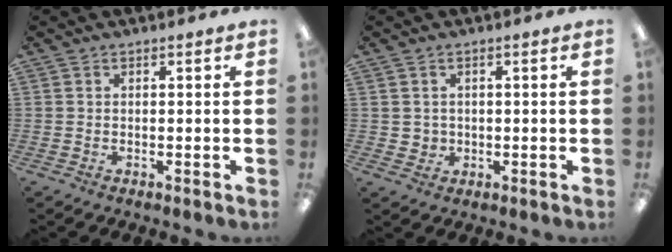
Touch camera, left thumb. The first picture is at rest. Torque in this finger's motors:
{"motor_torque": [-0.06, 0.04, 0.02, -0.04, 0.00]}